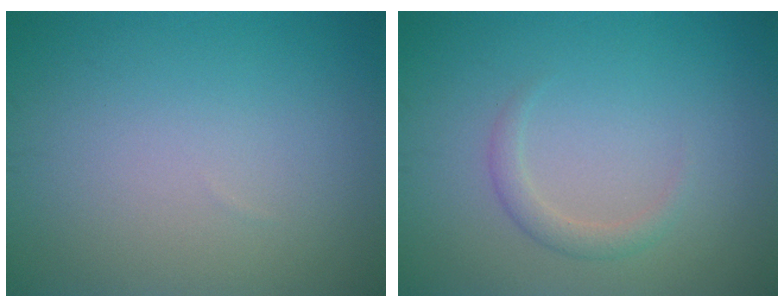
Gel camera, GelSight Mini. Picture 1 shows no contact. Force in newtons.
{"total": 1.6, "press": 1.6, "slide": 0.1}